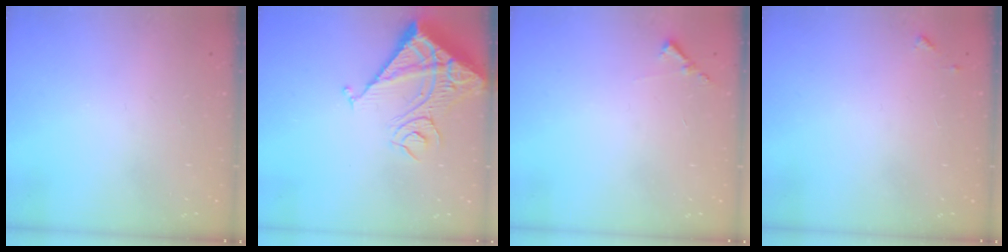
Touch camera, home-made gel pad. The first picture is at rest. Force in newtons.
{"total": 17.3, "press": 17.1, "slide": 2.3}
{"total": 5.8, "press": 5.8, "slide": 0.4}
{"total": 5.1, "press": 5.1, "slide": 0.4}